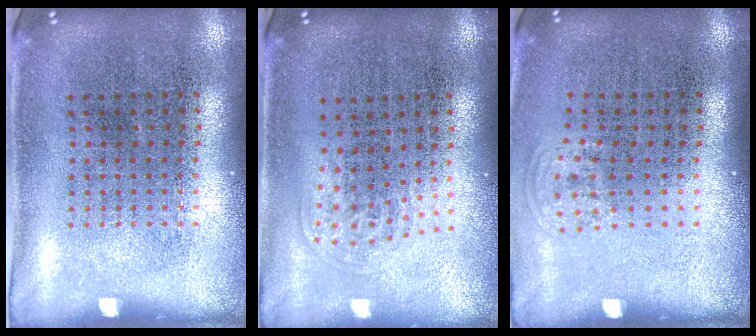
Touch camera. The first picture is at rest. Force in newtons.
{"total": 0.9, "press": 0.6, "slide": 0.7}
{"total": 0.8, "press": 0.6, "slide": 0.5}